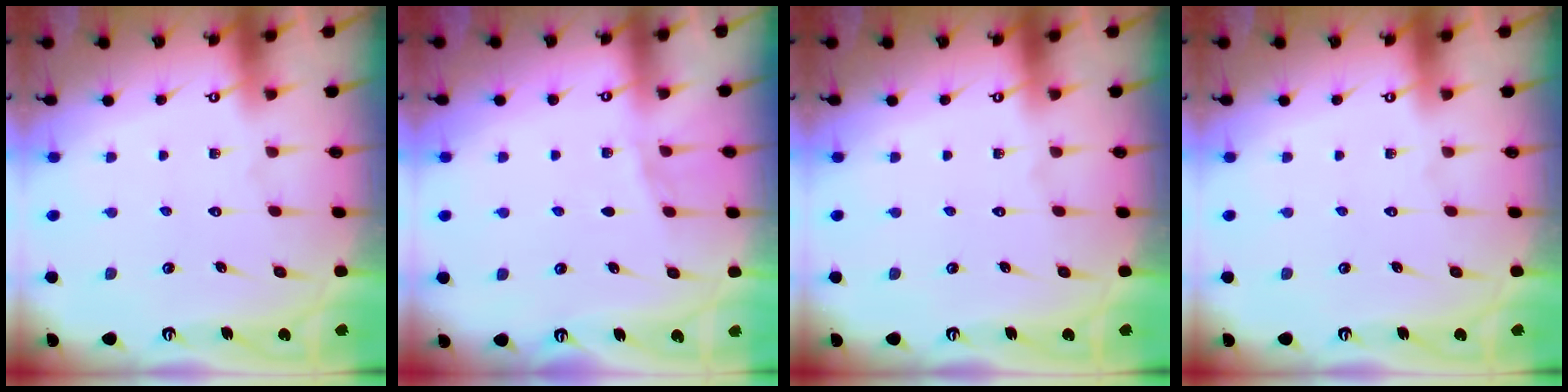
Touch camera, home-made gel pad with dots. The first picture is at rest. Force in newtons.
{"total": 4.4, "press": 3.6, "slide": 2.5}
{"total": 0.0}
{"total": 0.0}